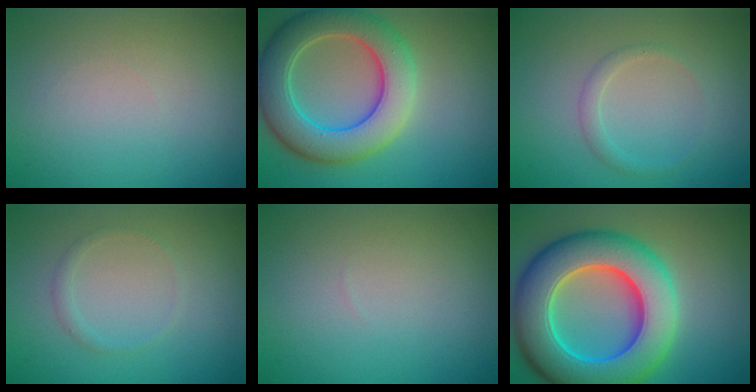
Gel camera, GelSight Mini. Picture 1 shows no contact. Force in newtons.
{"total": 8.3, "press": 8.3, "slide": 0.3}
{"total": 1.2, "press": 1.2, "slide": 0.0}
{"total": 0.9, "press": 0.8, "slide": 0.1}
{"total": 0.0}
{"total": 12.5, "press": 12.5, "slide": 0.3}